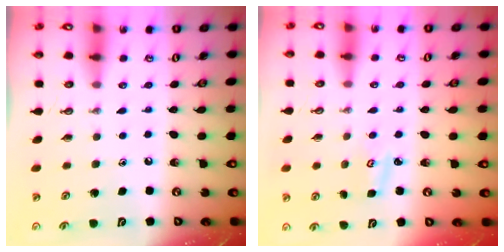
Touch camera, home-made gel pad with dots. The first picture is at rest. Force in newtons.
{"total": 2.9, "press": 2.9, "slide": 0.2}